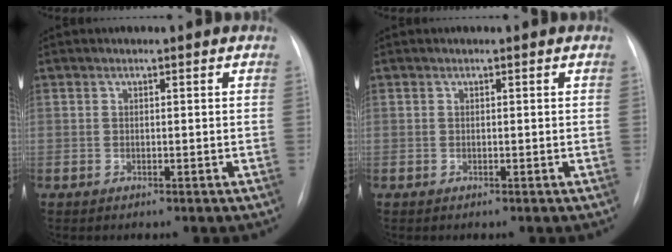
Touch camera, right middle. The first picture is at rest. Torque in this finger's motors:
{"motor_torque": [-0.24, -0.24, -0.01, 0.00]}